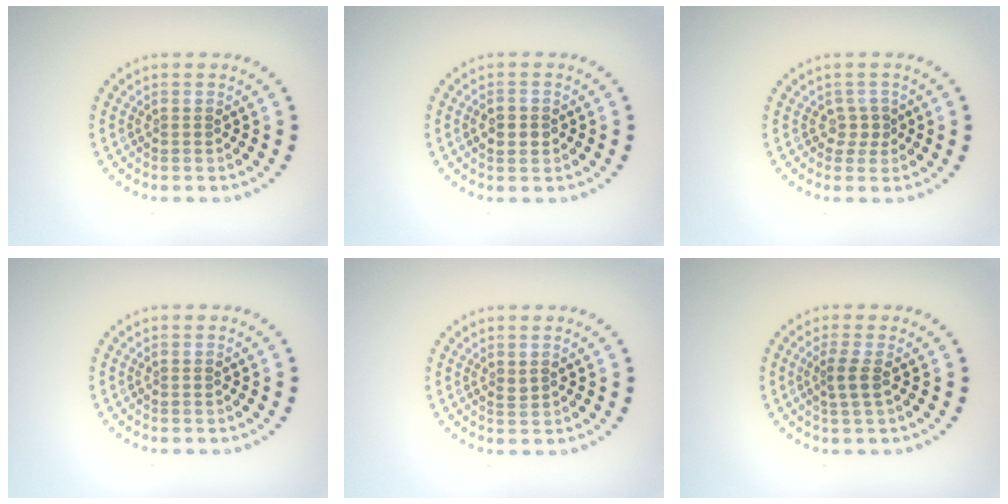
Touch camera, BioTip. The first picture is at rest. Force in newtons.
{"total": 2.3, "press": 2.3, "slide": 0.1}
{"total": 1.4, "press": 1.1, "slide": 0.9}
{"total": 0.0}
{"total": 0.6, "press": 0.6, "slide": 0.2}
{"total": 1.7, "press": 1.3, "slide": 1.1}